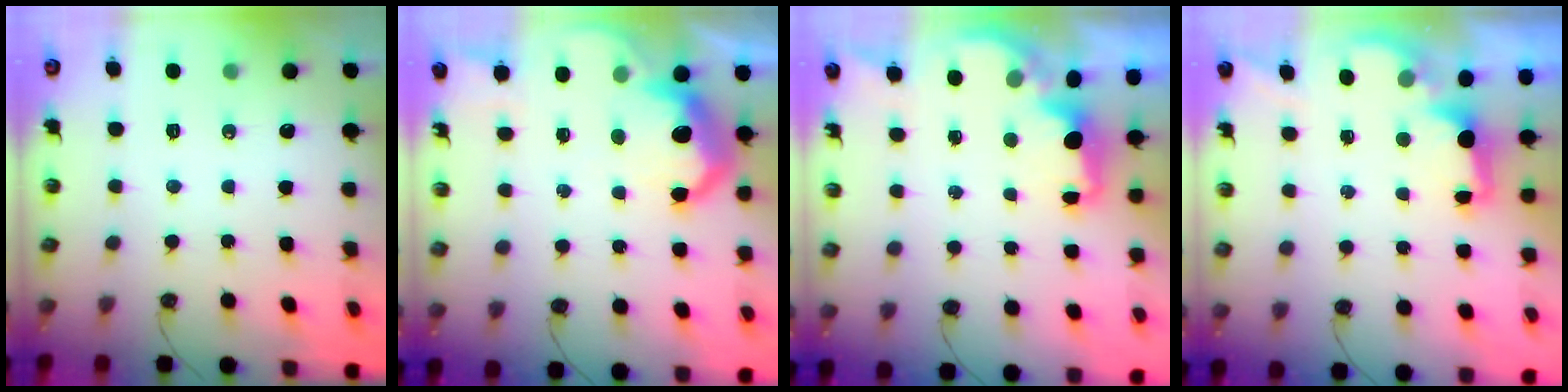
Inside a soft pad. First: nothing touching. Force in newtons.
{"total": 10.7, "press": 10.6, "slide": 0.7}
{"total": 1.8, "press": 1.6, "slide": 0.7}
{"total": 2.0, "press": 1.9, "slide": 0.8}